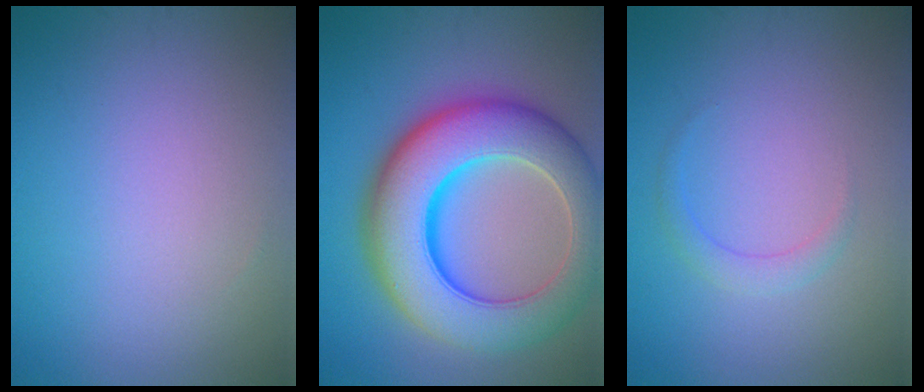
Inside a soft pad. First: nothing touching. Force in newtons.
{"total": 12.5, "press": 12.5, "slide": 0.4}
{"total": 1.5, "press": 1.5, "slide": 0.1}